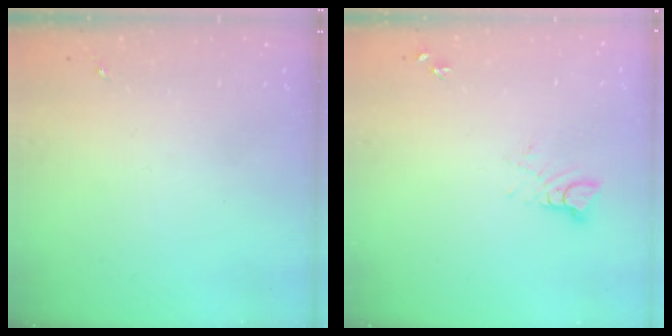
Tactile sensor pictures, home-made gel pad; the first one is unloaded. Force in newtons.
{"total": 3.5, "press": 3.5, "slide": 0.2}